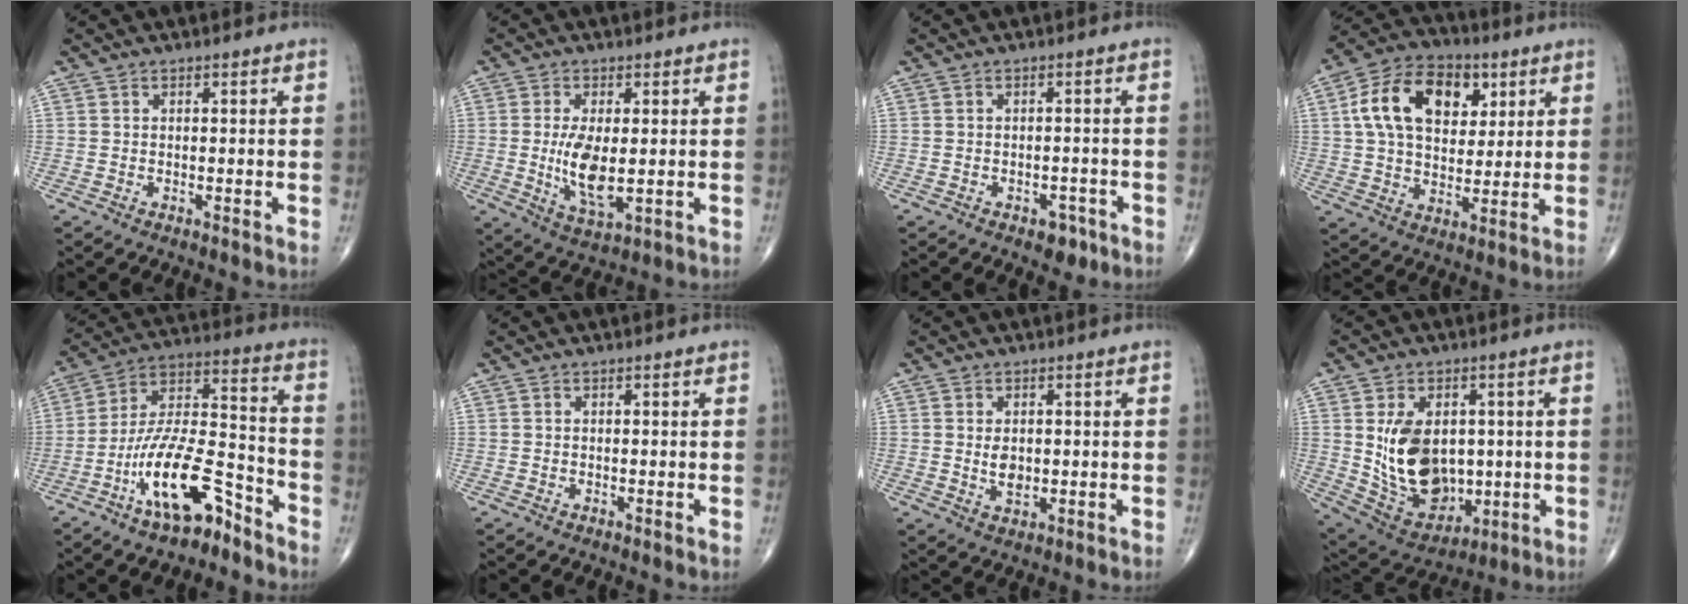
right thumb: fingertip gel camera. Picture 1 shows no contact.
{"total": 8.6, "force": [-0.2, 3.6, 7.8], "torque": [-0.146, -0.020, 0.006]}
{"total": 3.5, "force": [-2.0, 2.1, 2.0], "torque": [-0.009, 0.010, -0.021]}
{"total": 17.4, "force": [5.5, 11.4, 11.9], "torque": [-0.182, 0.000, 0.092]}
{"total": 16.6, "force": [-9.9, 6.2, 11.8], "torque": [-0.205, 0.086, -0.180]}
{"total": 0.0}
{"total": 3.5, "force": [0.2, 2.2, 2.7], "torque": [-0.037, -0.006, 0.010]}
{"total": 16.1, "force": [0.8, 11.1, 11.6], "torque": [-0.161, -0.012, 0.044]}